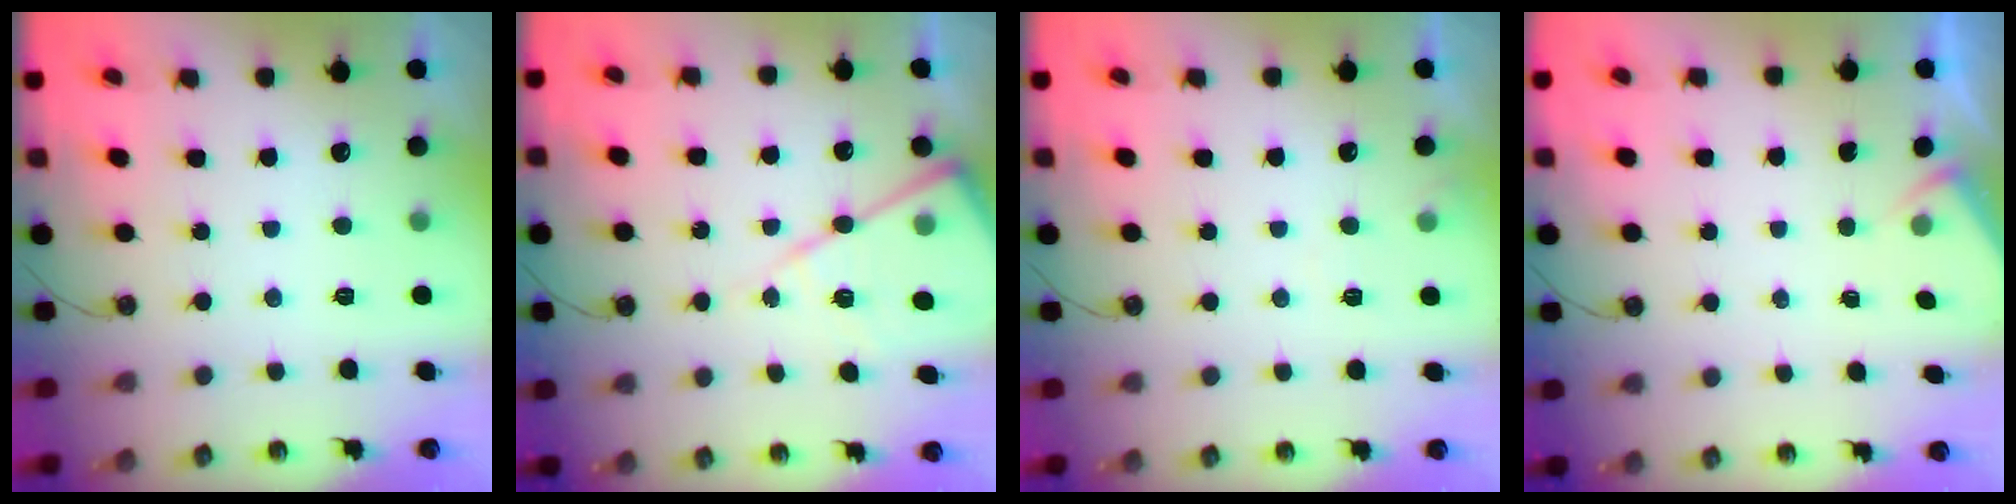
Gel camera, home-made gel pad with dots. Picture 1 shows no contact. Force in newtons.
{"total": 13.7, "press": 13.7, "slide": 0.8}
{"total": 3.7, "press": 3.7, "slide": 0.6}
{"total": 2.0, "press": 1.9, "slide": 0.4}